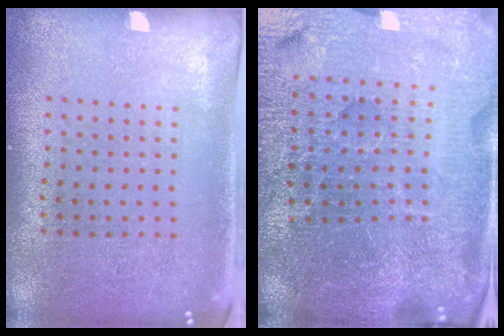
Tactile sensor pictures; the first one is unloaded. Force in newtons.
{"total": 5.6, "press": 5.2, "slide": 2.1}